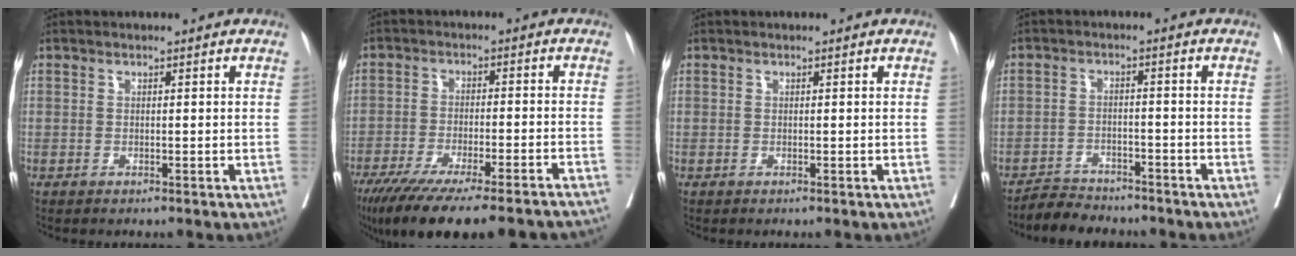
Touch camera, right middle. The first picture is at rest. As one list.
[{"total": 23.3, "force": [-19.7, 2.2, 12.3], "torque": [-0.151, -0.051, -0.274]}, {"total": 0.0}, {"total": 4.8, "force": [-4.6, 1.4, 0.2], "torque": [-0.005, -0.007, -0.080]}]